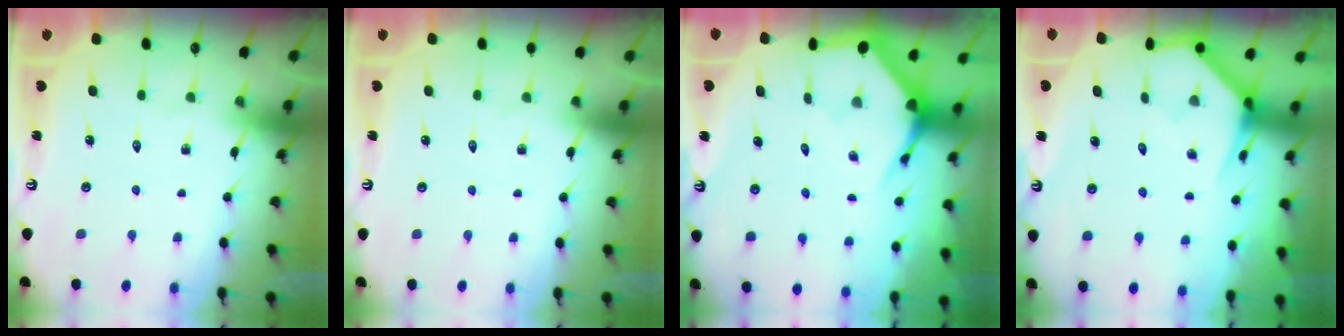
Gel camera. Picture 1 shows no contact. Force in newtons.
{"total": 0.0}
{"total": 3.8, "press": 3.8, "slide": 0.5}
{"total": 4.3, "press": 4.2, "slide": 0.3}